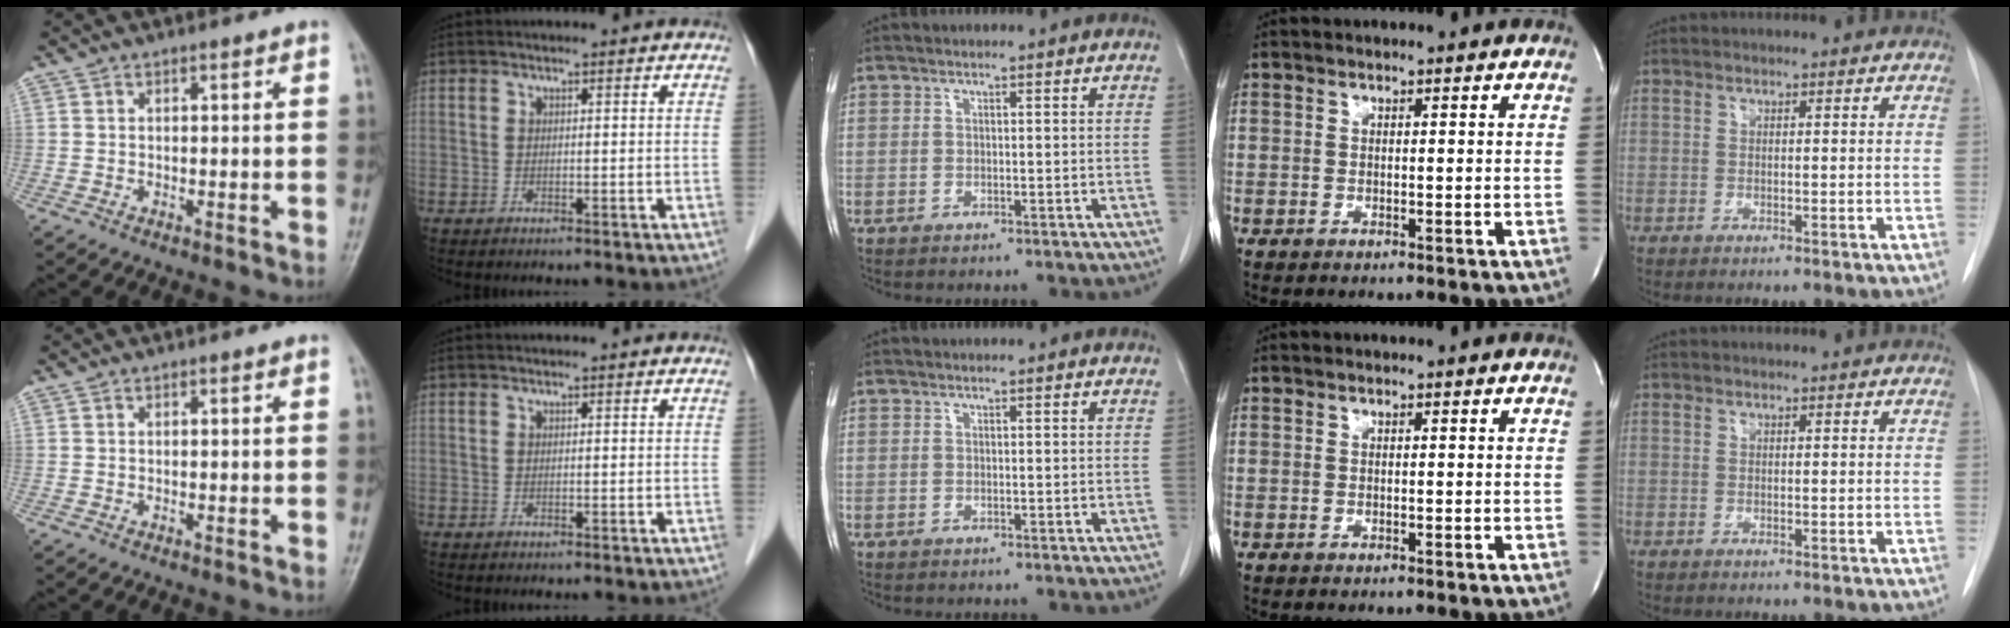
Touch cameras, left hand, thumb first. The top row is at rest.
{}